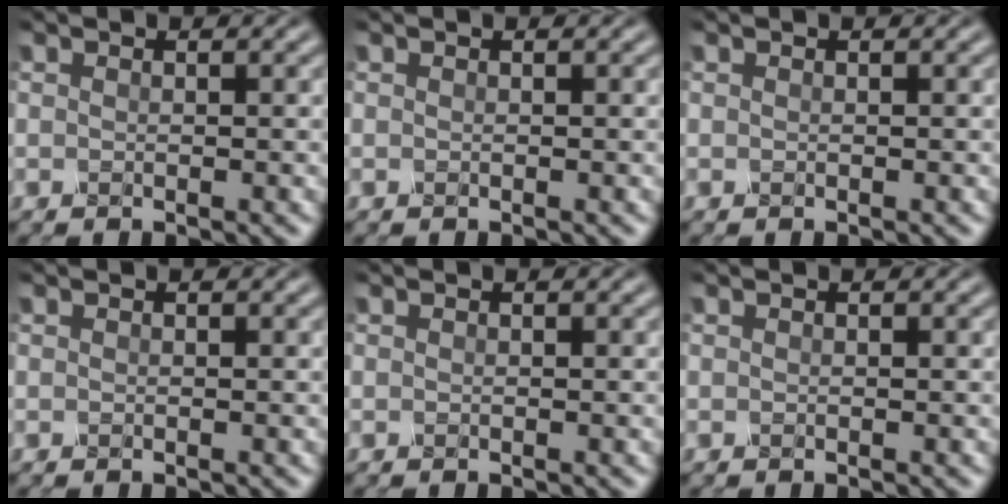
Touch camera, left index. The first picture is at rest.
{"total": 0.0}
{"total": 0.0}
{"total": 0.0}
{"total": 0.0}
{"total": 0.0}